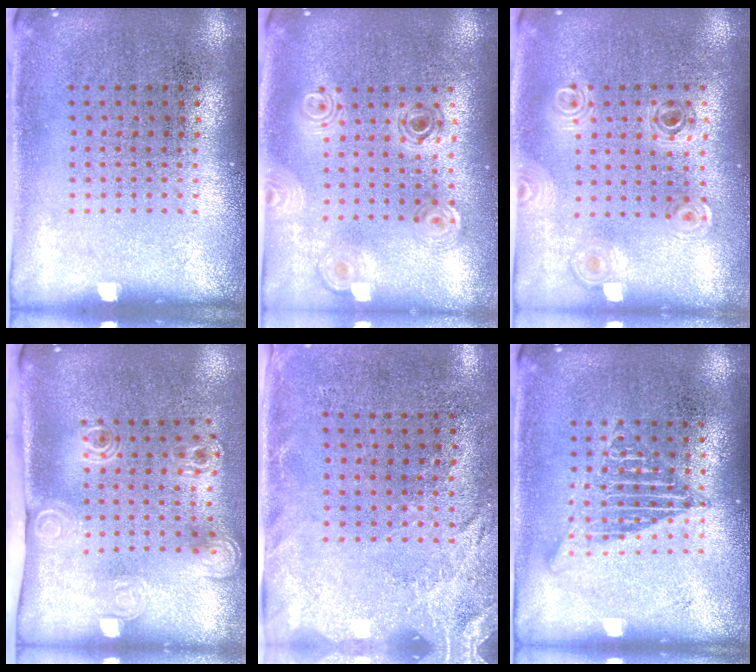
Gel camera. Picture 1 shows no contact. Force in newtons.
{"total": 0.9, "press": 0.9, "slide": 0.2}
{"total": 0.8, "press": 0.8, "slide": 0.2}
{"total": 2.2, "press": 1.6, "slide": 1.6}
{"total": 2.6, "press": 2.0, "slide": 1.5}
{"total": 2.2, "press": 2.2, "slide": 0.2}